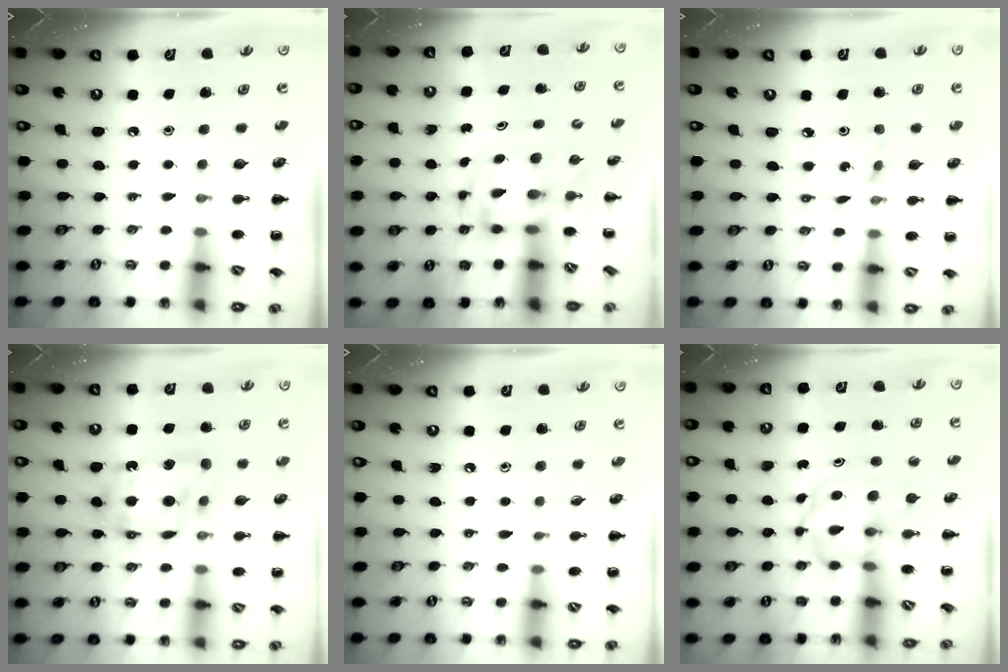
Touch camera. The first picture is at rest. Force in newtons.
{"total": 3.6, "press": 3.5, "slide": 0.6}
{"total": 2.5, "press": 2.5, "slide": 0.5}
{"total": 11.1, "press": 11.0, "slide": 1.2}
{"total": 3.9, "press": 3.6, "slide": 1.4}
{"total": 3.9, "press": 3.9, "slide": 0.5}